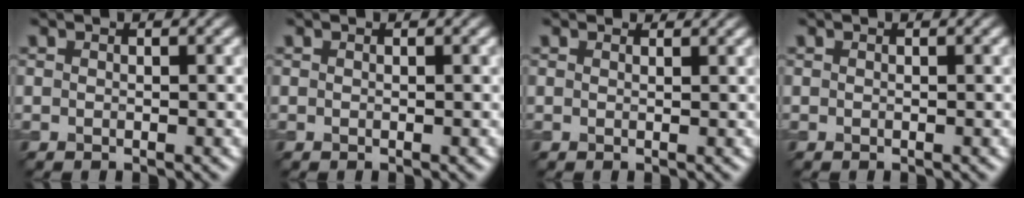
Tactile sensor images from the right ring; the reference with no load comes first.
{"total": 0.0}
{"total": 1.3, "force": [1.2, 0.2, 0.2], "torque": [-0.010, -0.005, 0.012]}
{"total": 0.0}